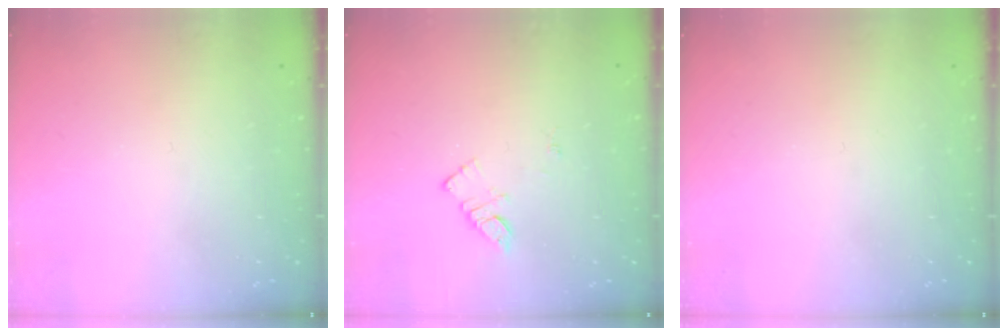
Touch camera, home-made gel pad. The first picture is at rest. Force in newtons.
{"total": 4.4, "press": 4.4, "slide": 0.4}
{"total": 0.0}